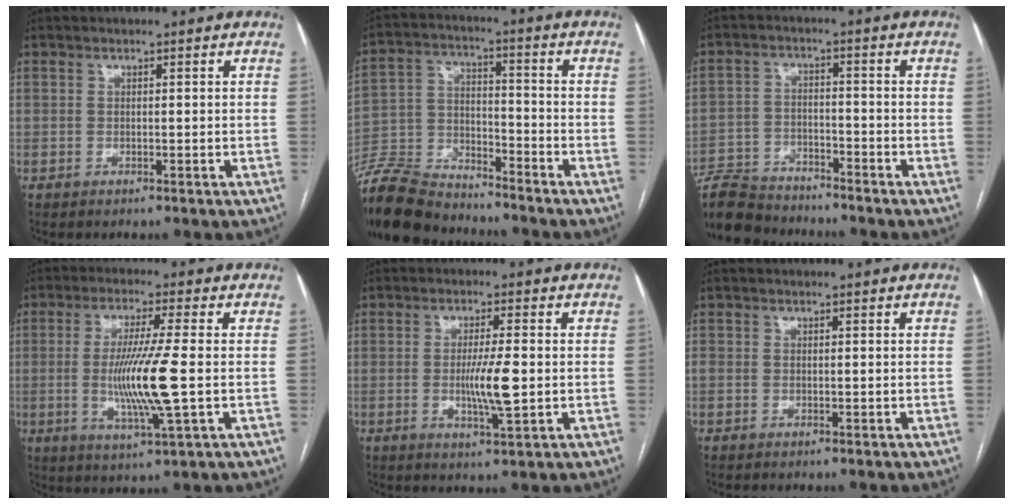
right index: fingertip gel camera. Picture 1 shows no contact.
{"total": 13.3, "force": [-12.6, 3.4, 3.0], "torque": [-0.063, 0.009, -0.236]}
{"total": 9.3, "force": [-8.9, 2.2, 1.7], "torque": [-0.035, -0.004, -0.160]}
{"total": 10.8, "force": [-1.0, -0.4, 10.7], "torque": [-0.214, -0.016, -0.022]}
{"total": 6.2, "force": [-0.6, 0.4, 6.2], "torque": [-0.114, -0.012, -0.012]}
{"total": 1.3, "force": [-0.2, 0.8, 1.0], "torque": [-0.039, 0.010, 0.001]}